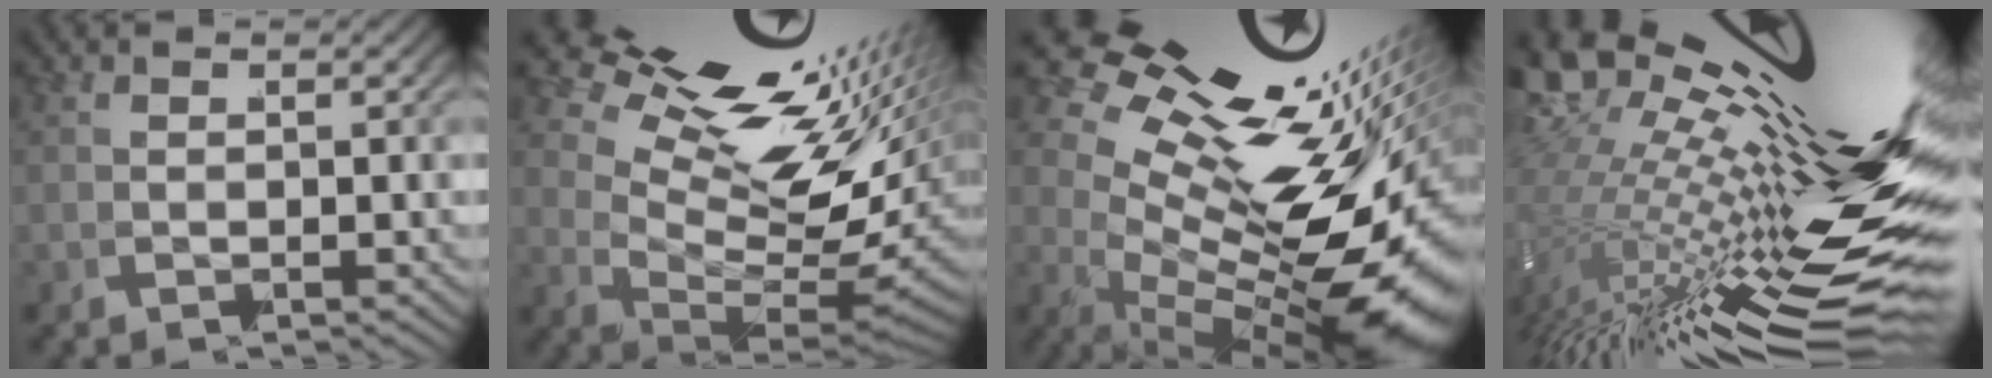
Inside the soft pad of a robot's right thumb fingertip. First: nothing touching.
{"total": 14.8, "force": [3.3, 8.9, 11.3], "torque": [-0.168, -0.011, 0.052]}
{"total": 17.9, "force": [1.6, 9.7, 15.0], "torque": [-0.212, -0.006, 0.026]}
{"total": 18.2, "force": [2.2, 10.0, 15.0], "torque": [-0.231, -0.022, 0.035]}